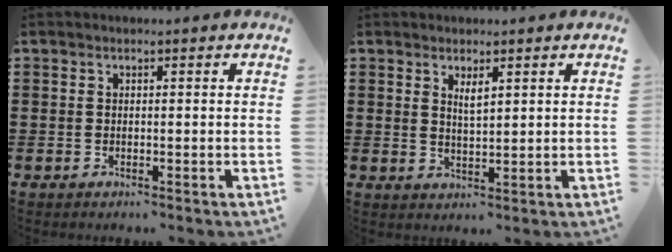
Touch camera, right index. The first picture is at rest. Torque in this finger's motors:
{"motor_torque": [-0.07, -0.02, 0.03, 0.00]}